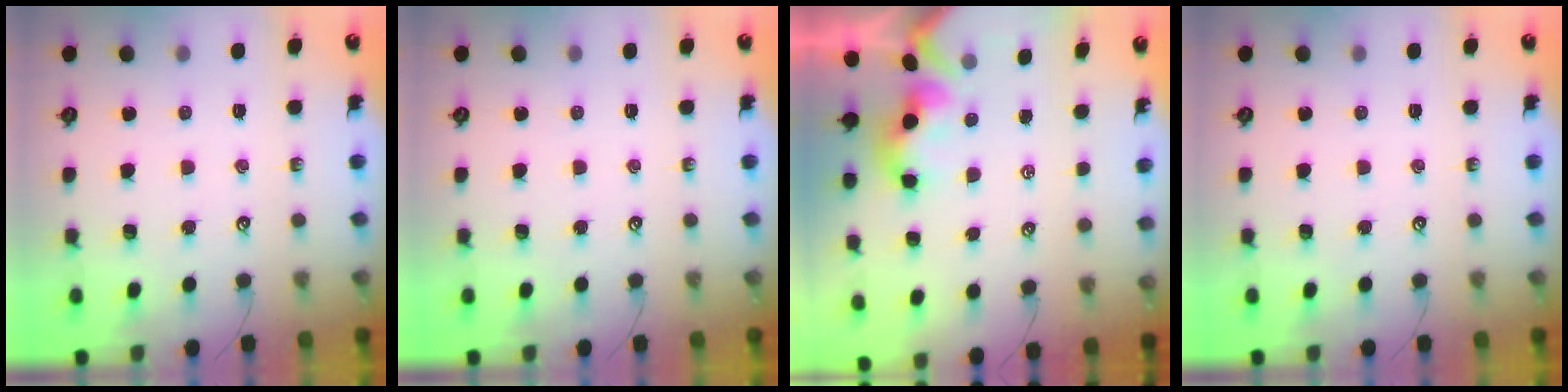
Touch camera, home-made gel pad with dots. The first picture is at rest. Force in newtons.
{"total": 0.0}
{"total": 1.7, "press": 1.5, "slide": 0.7}
{"total": 0.0}